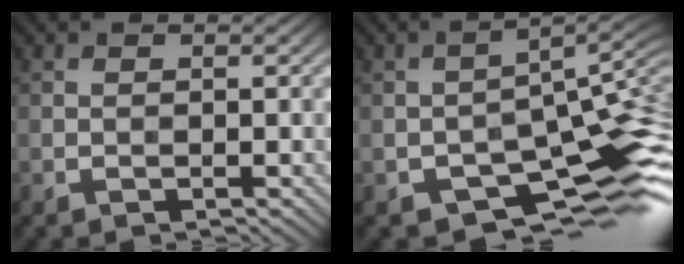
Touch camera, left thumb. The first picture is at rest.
{"total": 11.9, "force": [-5.8, 5.2, 9.0], "torque": [-0.134, -0.021, -0.092]}